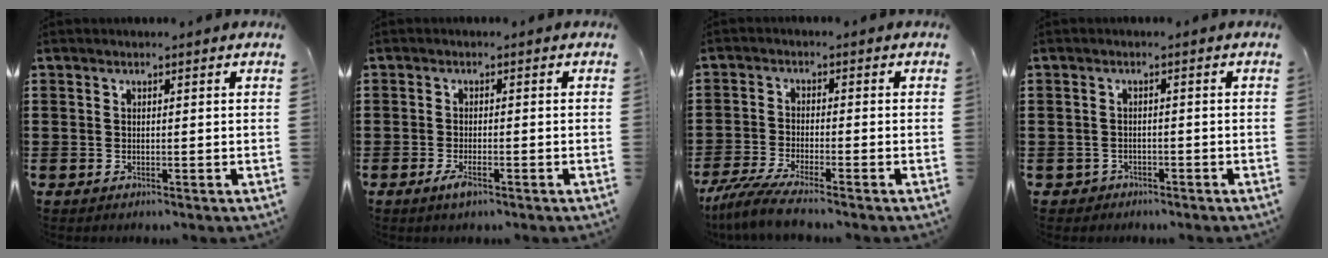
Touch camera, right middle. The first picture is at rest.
{"total": 2.3, "force": [-1.1, 0.6, 1.9], "torque": [-0.048, -0.007, -0.025]}
{"total": 4.9, "force": [-4.3, 0.1, 2.3], "torque": [-0.068, -0.021, -0.089]}
{"total": 1.6, "force": [-1.3, 0.9, -0.1], "torque": [-0.003, 0.001, -0.032]}